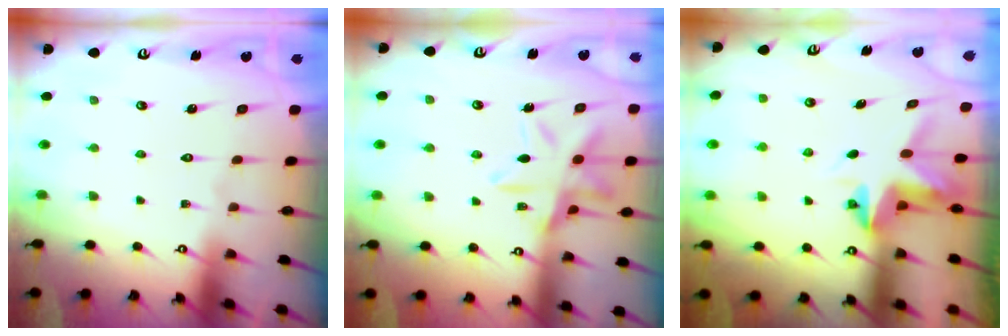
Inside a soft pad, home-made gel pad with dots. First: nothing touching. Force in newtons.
{"total": 13.5, "press": 13.5, "slide": 1.0}
{"total": 3.9, "press": 3.9, "slide": 0.2}